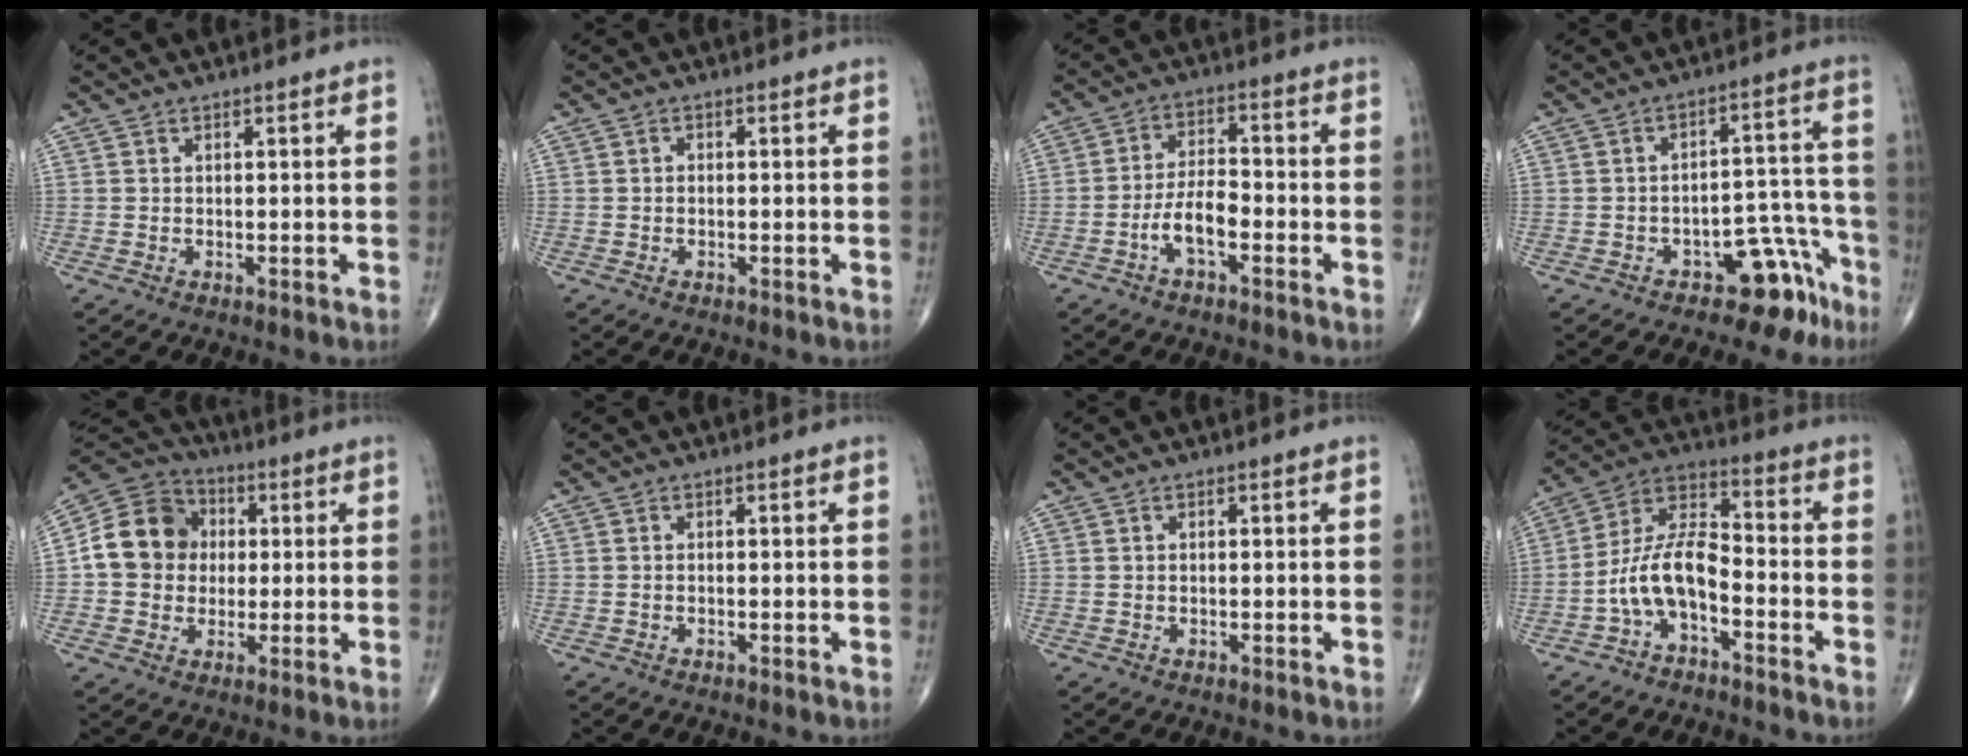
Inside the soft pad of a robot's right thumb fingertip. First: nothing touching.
{"total": 0.6, "force": [-0.1, 0.4, 0.4], "torque": [-0.005, 0.001, -0.006]}
{"total": 6.6, "force": [-2.8, 2.8, 5.3], "torque": [-0.096, 0.029, -0.055]}
{"total": 9.1, "force": [-6.1, 5.0, 4.5], "torque": [-0.013, 0.084, -0.085]}
{"total": 13.1, "force": [1.0, 11.4, 6.3], "torque": [-0.092, 0.023, 0.007]}
{"total": 0.0}
{"total": 0.0}
{"total": 10.4, "force": [-4.1, 4.9, 8.2], "torque": [-0.157, 0.063, -0.086]}